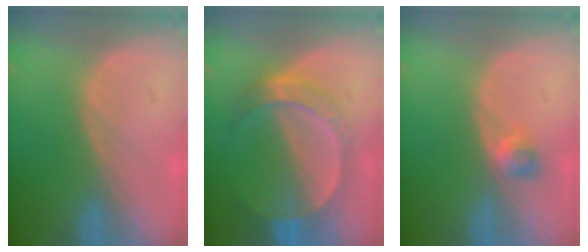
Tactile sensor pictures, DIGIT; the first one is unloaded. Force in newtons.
{"total": 7.3, "press": 6.4, "slide": 3.4}
{"total": 2.6, "press": 2.2, "slide": 1.4}